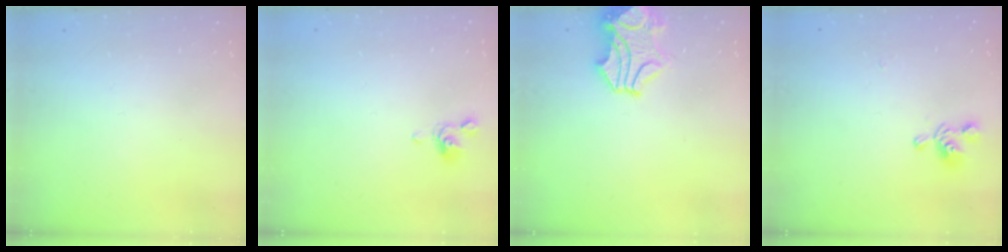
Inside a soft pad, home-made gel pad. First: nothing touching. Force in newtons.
{"total": 2.3, "press": 2.3, "slide": 0.6}
{"total": 2.4, "press": 2.0, "slide": 1.3}
{"total": 1.6, "press": 1.2, "slide": 1.1}